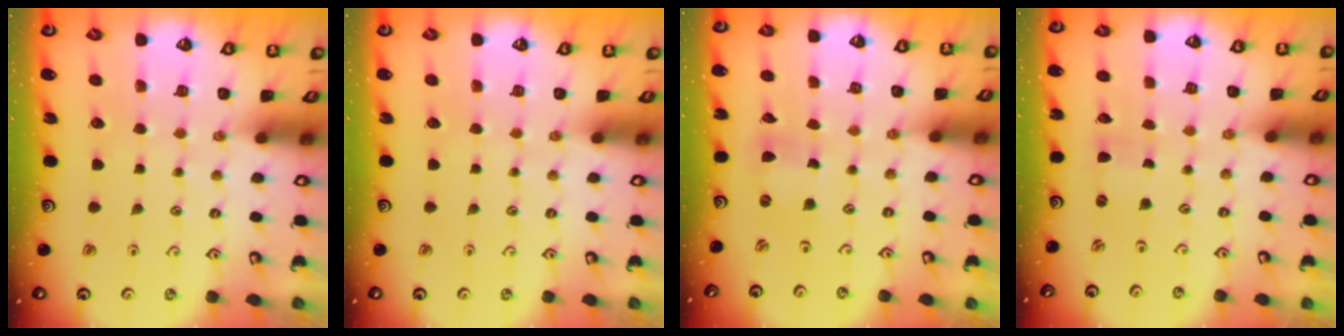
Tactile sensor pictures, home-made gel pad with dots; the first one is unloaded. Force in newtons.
{"total": 0.0}
{"total": 2.0, "press": 2.0, "slide": 0.1}
{"total": 0.7, "press": 0.7, "slide": 0.0}